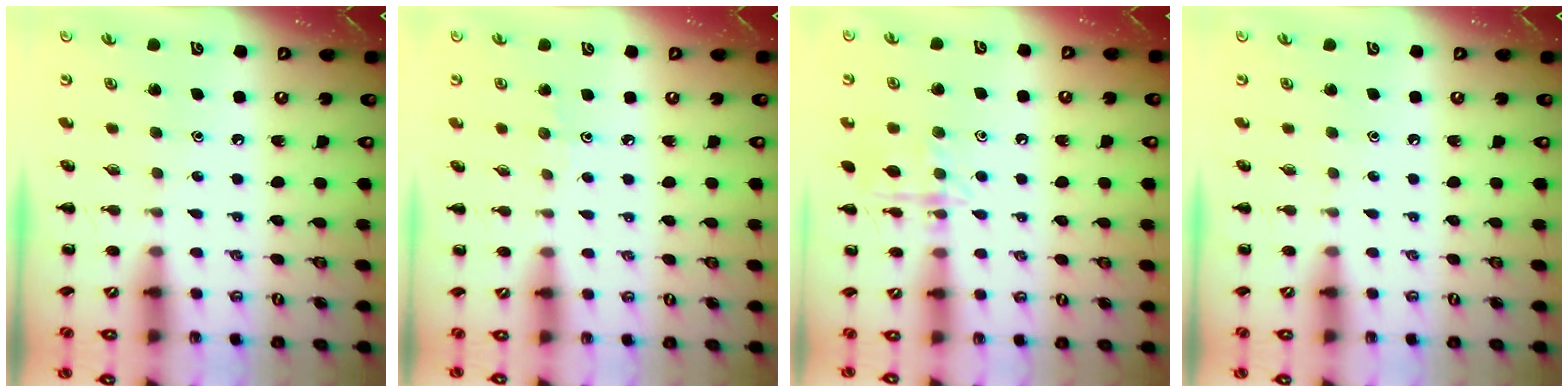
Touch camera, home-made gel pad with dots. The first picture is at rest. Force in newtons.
{"total": 2.9, "press": 2.7, "slide": 1.2}
{"total": 10.6, "press": 10.6, "slide": 0.7}
{"total": 0.0}